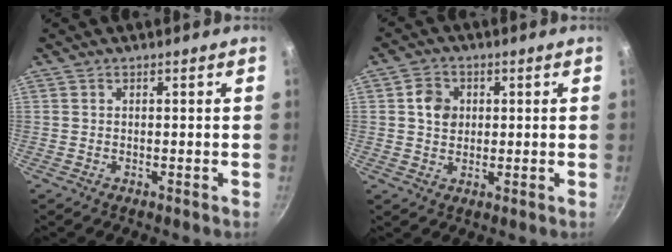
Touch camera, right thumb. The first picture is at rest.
{"total": 5.0, "force": [0.9, 4.2, 2.5], "torque": [-0.024, 0.006, 0.012]}